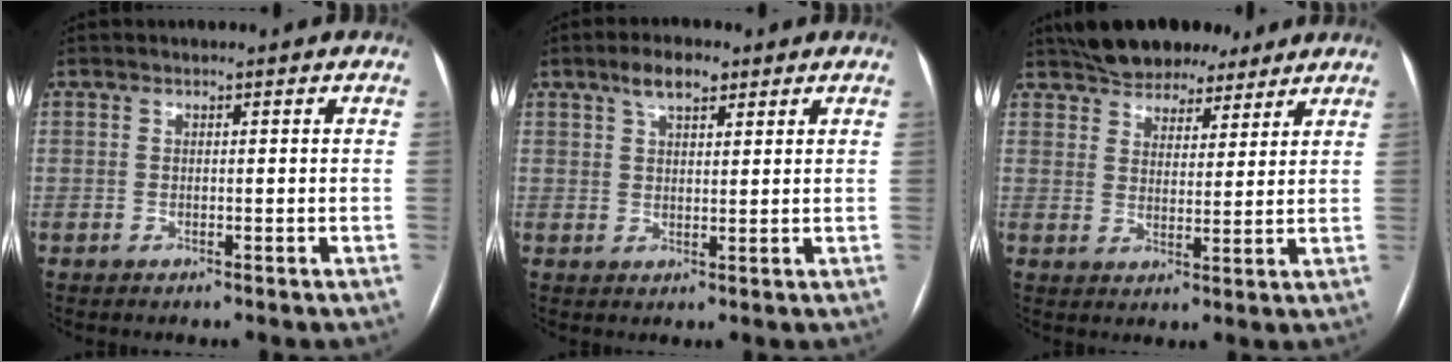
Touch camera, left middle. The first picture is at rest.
{"total": 5.1, "force": [3.3, 2.3, 3.2], "torque": [-0.062, 0.013, 0.058]}
{"total": 11.7, "force": [9.6, 5.5, 4.0], "torque": [-0.064, 0.029, 0.149]}